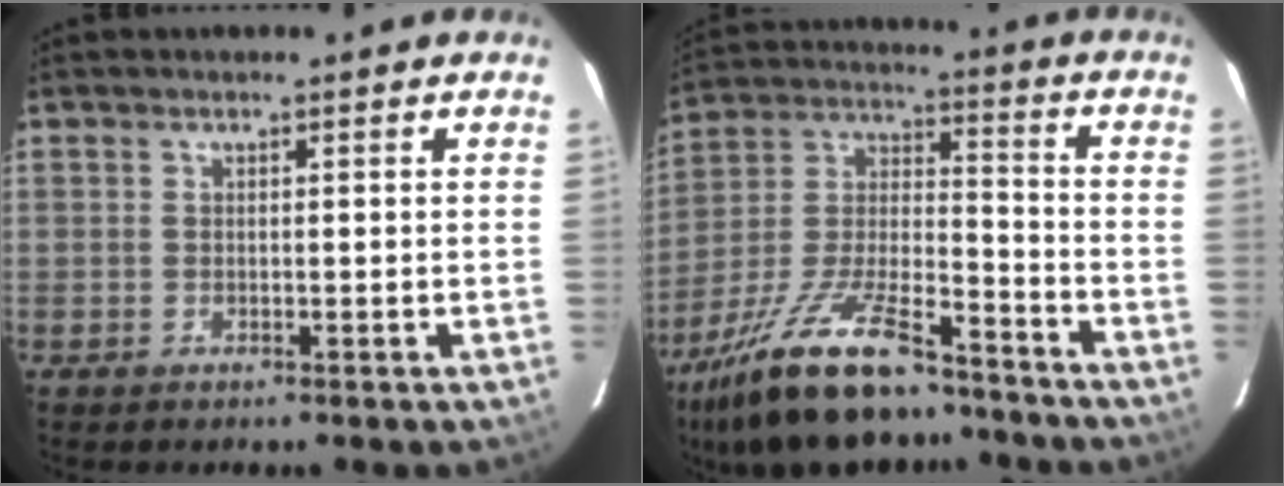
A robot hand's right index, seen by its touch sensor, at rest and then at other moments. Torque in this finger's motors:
{"motor_torque": [1.32, -0.81, 0.65, 0.18]}